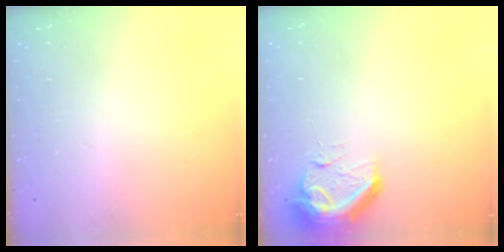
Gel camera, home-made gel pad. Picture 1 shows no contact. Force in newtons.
{"total": 14.4, "press": 11.8, "slide": 8.4}